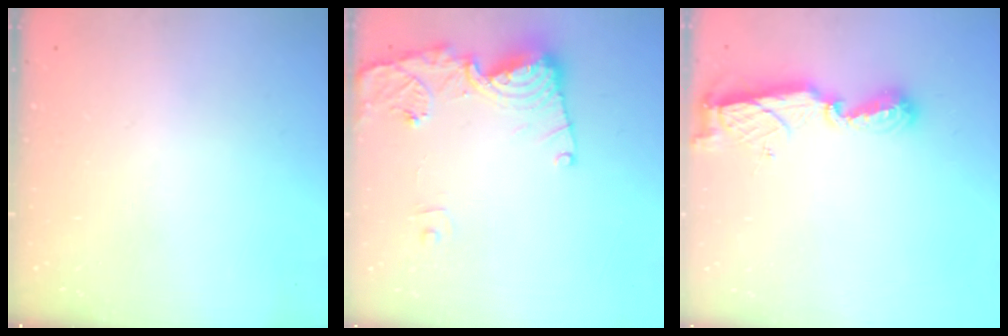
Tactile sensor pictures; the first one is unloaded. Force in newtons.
{"total": 13.6, "press": 13.5, "slide": 1.8}
{"total": 8.4, "press": 8.4, "slide": 0.8}